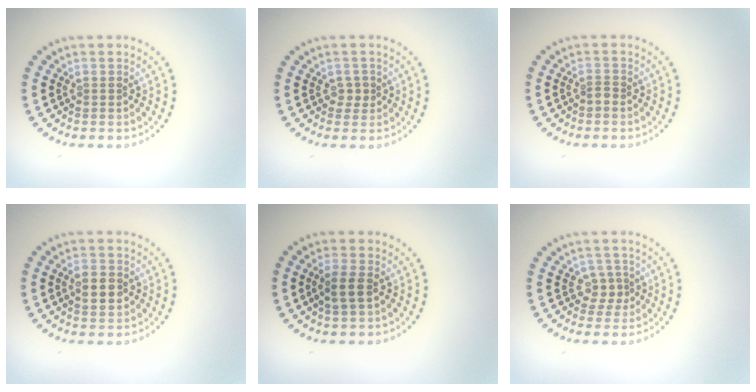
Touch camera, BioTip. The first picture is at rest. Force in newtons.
{"total": 1.1, "press": 0.9, "slide": 0.5}
{"total": 0.8, "press": 0.5, "slide": 0.7}
{"total": 2.4, "press": 2.4, "slide": 0.1}
{"total": 2.0, "press": 1.9, "slide": 0.6}
{"total": 1.7, "press": 1.3, "slide": 1.1}